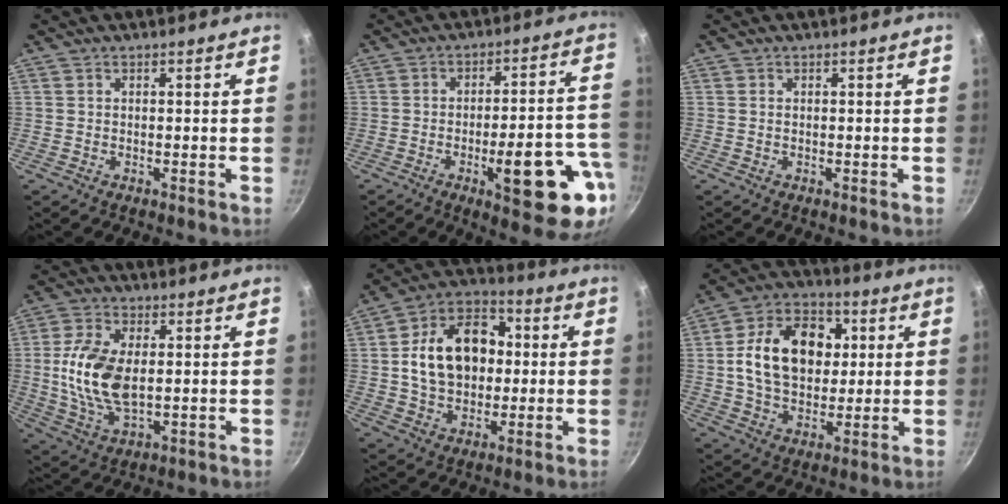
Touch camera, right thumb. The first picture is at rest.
{"total": 17.6, "force": [-6.2, 5.2, 15.6], "torque": [-0.178, 0.031, -0.080]}
{"total": 0.0}
{"total": 12.9, "force": [0.5, 7.0, 10.8], "torque": [-0.213, -0.002, 0.011]}
{"total": 17.6, "force": [1.4, 12.7, 12.1], "torque": [-0.169, 0.027, 0.014]}
{"total": 18.2, "force": [2.9, 12.9, 12.4], "torque": [-0.173, 0.013, 0.038]}